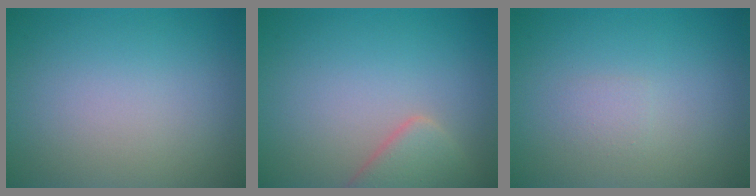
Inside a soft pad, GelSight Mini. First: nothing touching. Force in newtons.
{"total": 2.8, "press": 2.8, "slide": 0.4}
{"total": 0.8, "press": 0.8, "slide": 0.1}